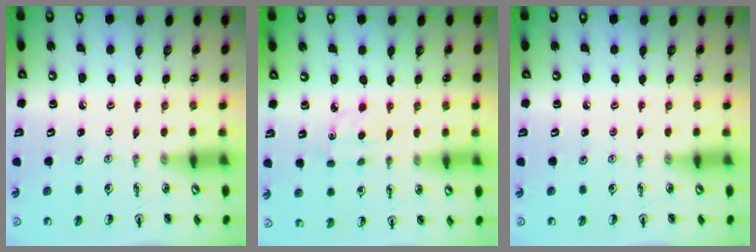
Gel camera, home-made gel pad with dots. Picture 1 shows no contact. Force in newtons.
{"total": 1.9, "press": 1.9, "slide": 0.4}
{"total": 0.0}